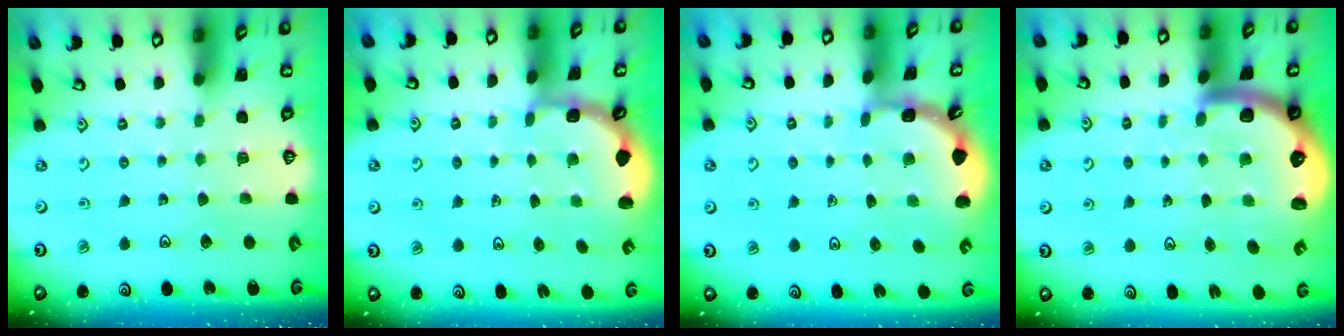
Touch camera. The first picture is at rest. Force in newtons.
{"total": 1.7, "press": 1.4, "slide": 0.9}
{"total": 1.7, "press": 1.7, "slide": 0.0}
{"total": 5.9, "press": 5.6, "slide": 1.7}